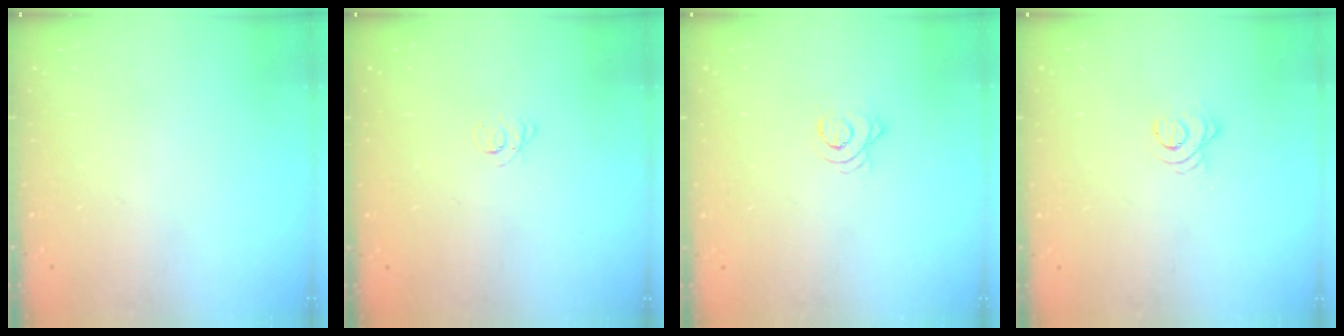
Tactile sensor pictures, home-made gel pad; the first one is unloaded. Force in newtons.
{"total": 2.4, "press": 2.4, "slide": 0.3}
{"total": 2.9, "press": 2.9, "slide": 0.4}
{"total": 2.2, "press": 2.2, "slide": 0.3}